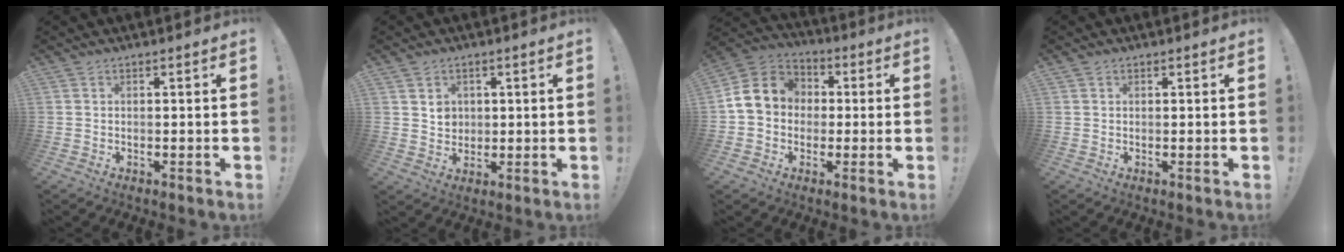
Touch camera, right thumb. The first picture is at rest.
{"total": 4.5, "force": [2.0, 4.0, 0.8], "torque": [-0.004, -0.010, 0.034]}
{"total": 12.9, "force": [1.3, 11.1, 6.4], "torque": [-0.108, 0.013, 0.033]}
{"total": 0.6, "force": [0.4, 0.4, 0.1], "torque": [0.001, -0.001, 0.008]}